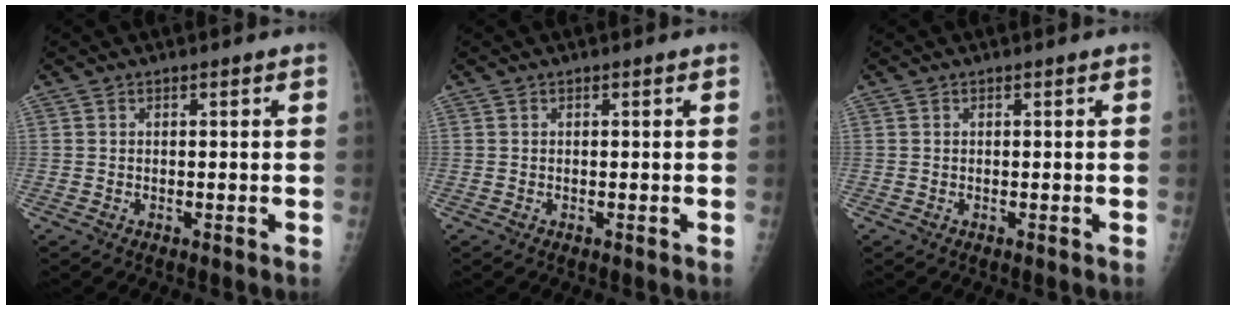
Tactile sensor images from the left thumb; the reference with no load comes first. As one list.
[{"total": 0.0}, {"total": 0.0}]